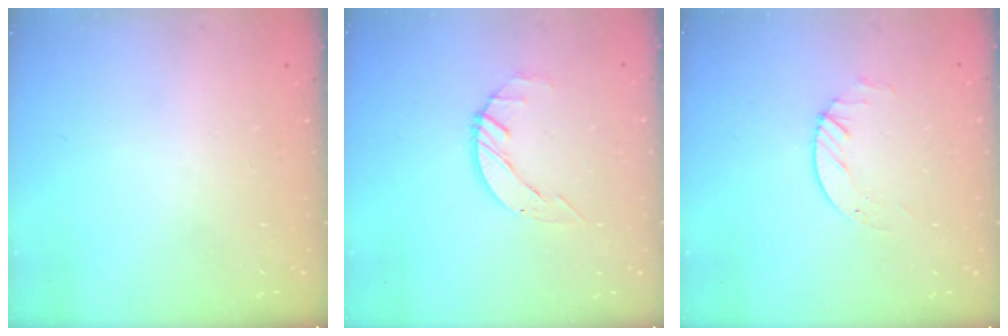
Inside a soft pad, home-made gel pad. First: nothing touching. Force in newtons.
{"total": 2.4, "press": 2.4, "slide": 0.1}
{"total": 2.0, "press": 2.0, "slide": 0.2}